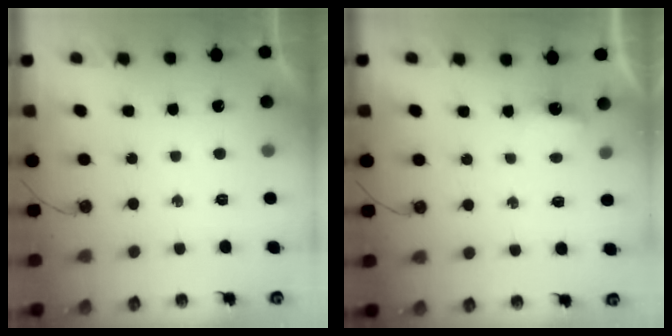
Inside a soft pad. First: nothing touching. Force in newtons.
{"total": 3.4, "press": 3.3, "slide": 0.7}